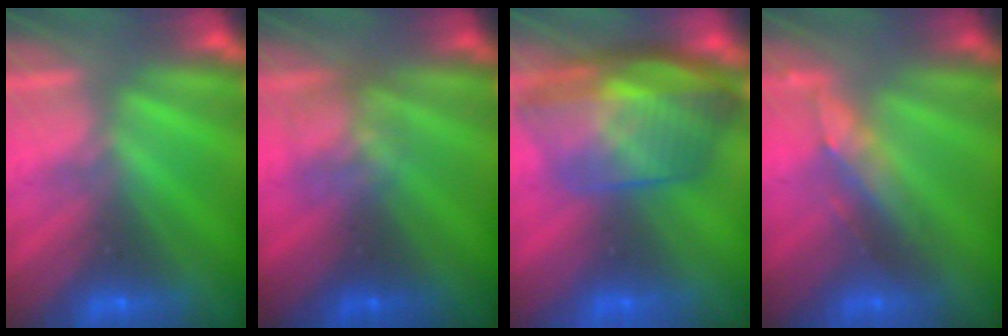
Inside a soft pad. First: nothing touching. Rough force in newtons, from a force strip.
{"total": 2.5}
{"total": 7.6}
{"total": 2.8}